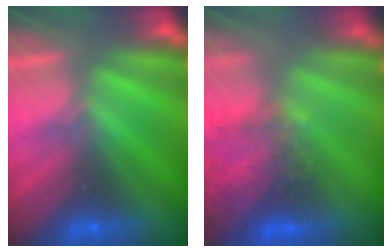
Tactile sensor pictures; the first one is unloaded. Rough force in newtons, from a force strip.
{"total": 7.7}